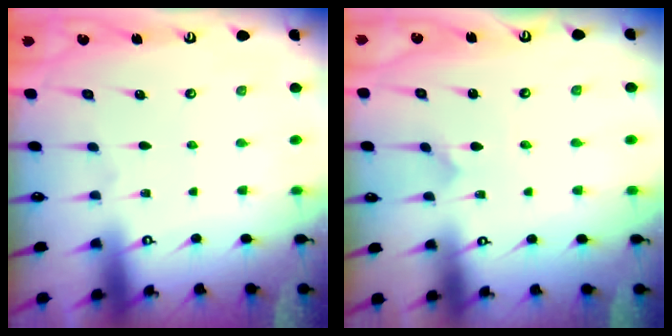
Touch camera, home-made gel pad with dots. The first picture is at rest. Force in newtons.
{"total": 1.2, "press": 1.2, "slide": 0.0}